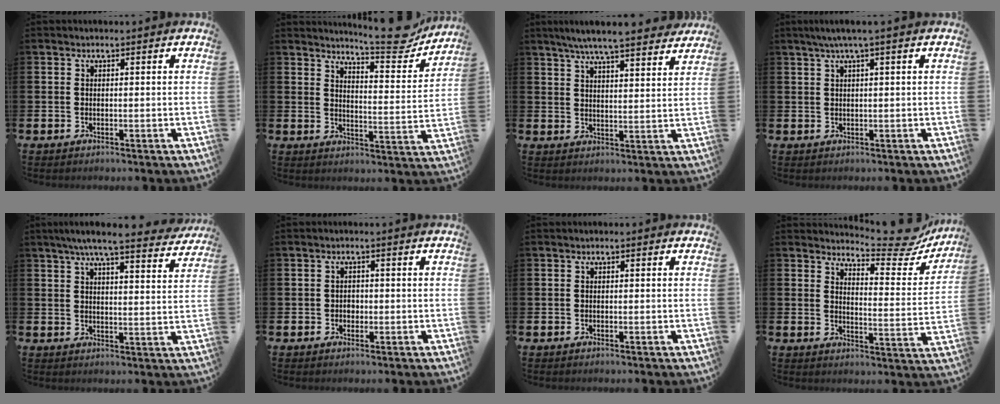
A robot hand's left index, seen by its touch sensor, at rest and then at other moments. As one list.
[{"total": 8.0, "force": [7.6, 0.9, 2.5], "torque": [-0.042, -0.053, 0.130]}, {"total": 7.1, "force": [6.6, 0.3, 2.5], "torque": [-0.055, -0.034, 0.115]}, {"total": 2.4, "force": [1.4, -0.2, 1.9], "torque": [-0.042, 0.002, 0.025]}, {"total": 7.0, "force": [6.3, 0.5, 3.0], "torque": [-0.064, -0.030, 0.107]}, {"total": 1.3, "force": [-0.2, 1.2, 0.5], "torque": [0.002, 0.002, -0.008]}, {"total": 0.0}, {"total": 7.7, "force": [7.3, 1.0, 2.1], "torque": [-0.038, -0.057, 0.125]}]